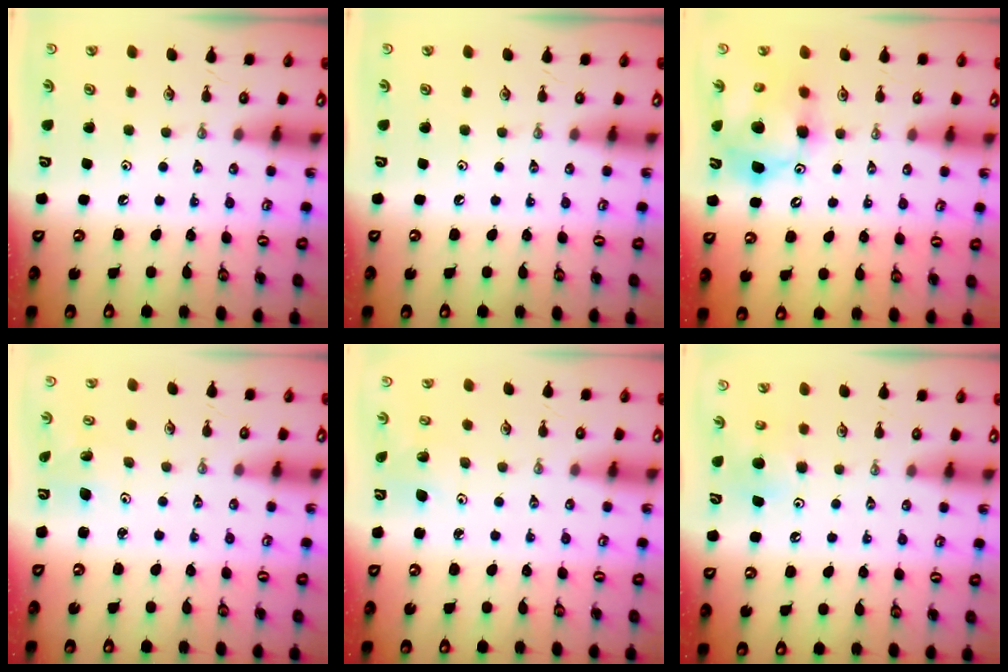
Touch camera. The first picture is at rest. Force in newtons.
{"total": 0.0}
{"total": 12.2, "press": 12.0, "slide": 2.1}
{"total": 1.3, "press": 1.3, "slide": 0.1}
{"total": 2.3, "press": 2.3, "slide": 0.2}
{"total": 5.8, "press": 5.8, "slide": 0.5}